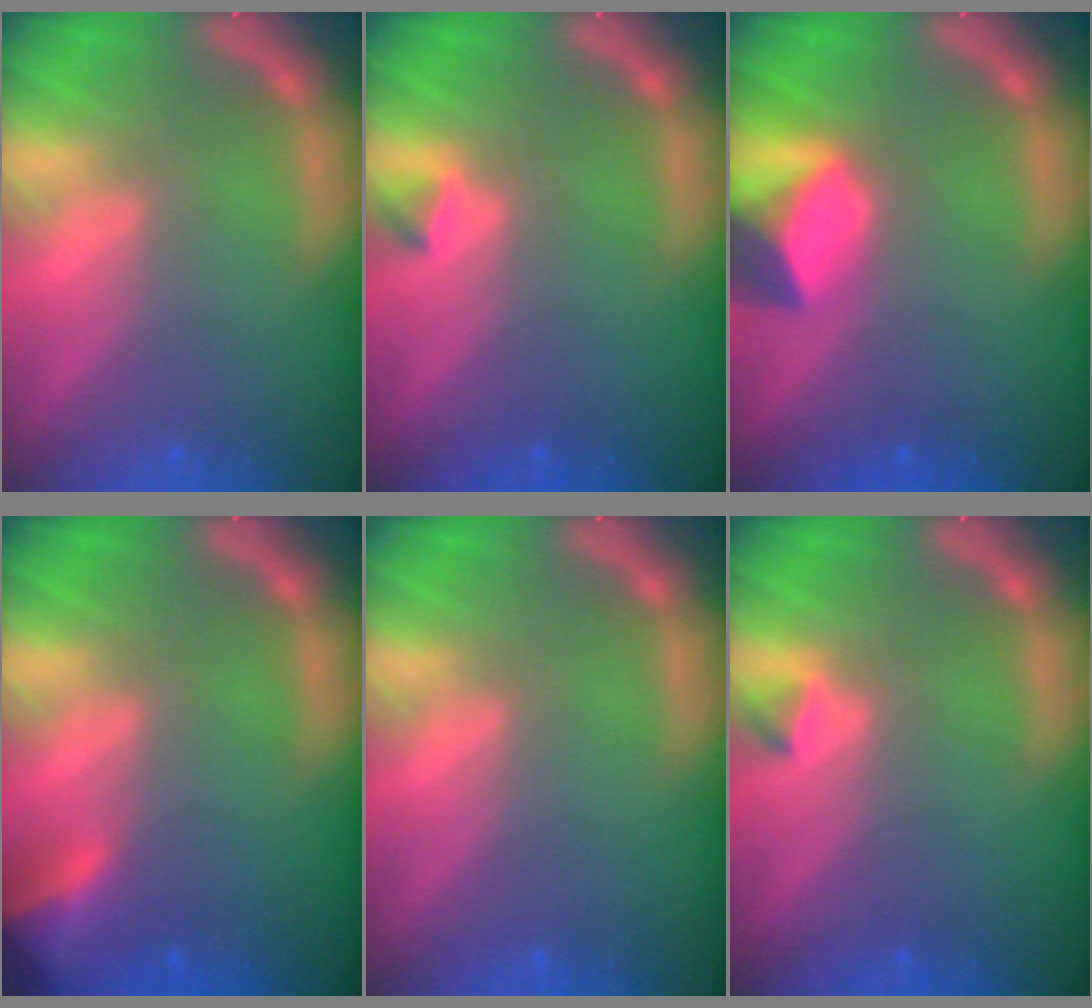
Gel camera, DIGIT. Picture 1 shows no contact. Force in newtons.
{"total": 0.9}
{"total": 4.9}
{"total": 3.9}
{"total": 0.0}
{"total": 0.9}